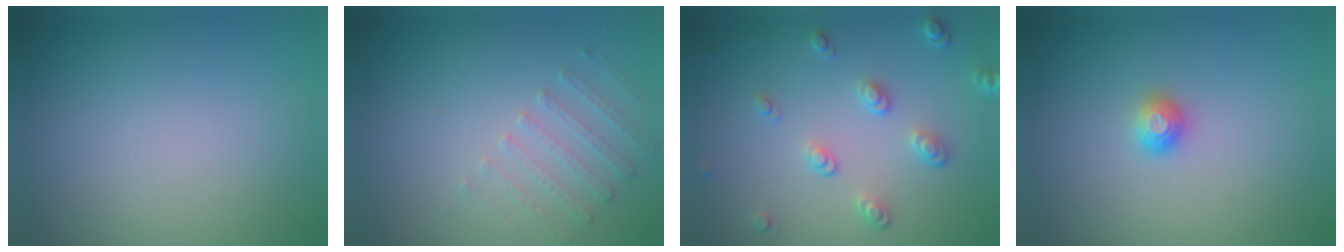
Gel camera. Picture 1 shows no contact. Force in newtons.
{"total": 1.5, "press": 1.0, "slide": 1.1}
{"total": 2.6, "press": 1.7, "slide": 2.0}
{"total": 1.1, "press": 1.1, "slide": 0.1}